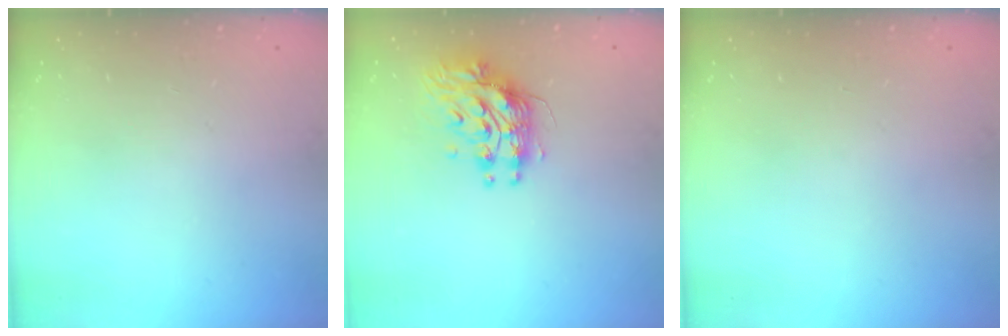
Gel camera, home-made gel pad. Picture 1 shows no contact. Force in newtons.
{"total": 9.0, "press": 8.9, "slide": 0.7}
{"total": 0.0}